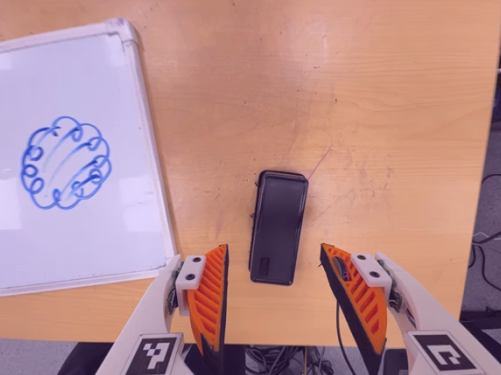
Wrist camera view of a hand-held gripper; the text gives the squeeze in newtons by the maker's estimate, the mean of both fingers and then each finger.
{"total": 0.0}